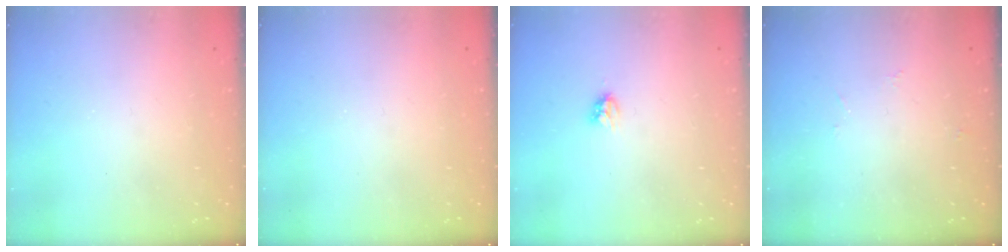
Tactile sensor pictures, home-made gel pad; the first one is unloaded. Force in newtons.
{"total": 0.0}
{"total": 4.2, "press": 4.2, "slide": 0.5}
{"total": 2.9, "press": 2.8, "slide": 0.8}